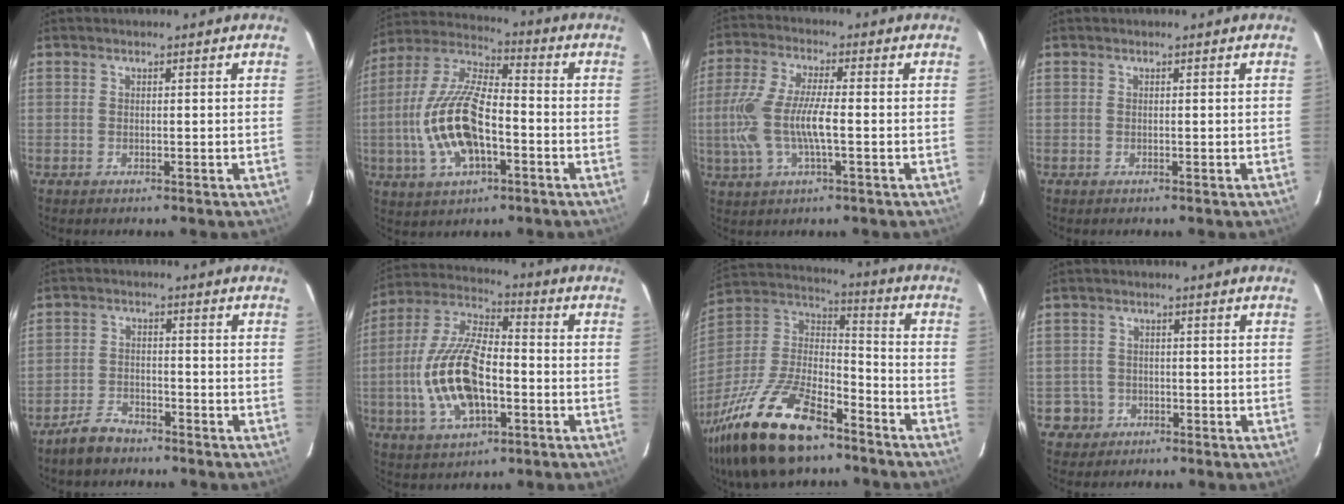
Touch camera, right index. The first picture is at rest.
{"total": 16.9, "force": [-4.1, 7.3, 14.7], "torque": [-0.310, 0.001, -0.077]}
{"total": 11.6, "force": [-1.7, 3.2, 11.0], "torque": [-0.236, -0.002, -0.033]}
{"total": 0.0}
{"total": 5.5, "force": [-4.4, 2.6, 2.0], "torque": [-0.061, 0.010, -0.077]}
{"total": 17.5, "force": [-3.7, 8.0, 15.1], "torque": [-0.320, 0.000, -0.067]}
{"total": 26.0, "force": [-17.4, 10.3, 16.4], "torque": [-0.344, -0.023, -0.302]}
{"total": 4.1, "force": [-1.5, 3.8, -0.1], "torque": [-0.005, 0.021, -0.025]}